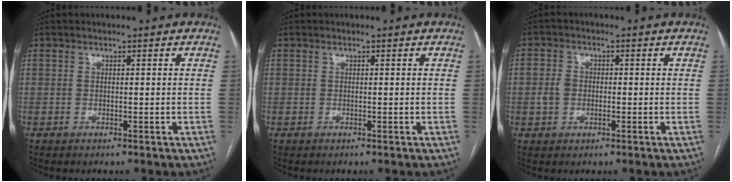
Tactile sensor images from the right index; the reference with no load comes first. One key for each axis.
{"total": 0.0}
{"total": 3.1, "fx": -0.4, "fy": 2.5, "fz": 1.8, "tx": -0.043, "ty": 0.010, "tz": -0.005}